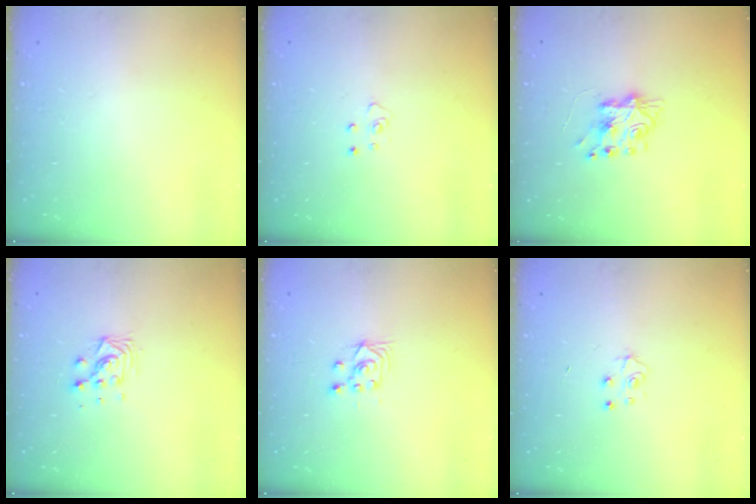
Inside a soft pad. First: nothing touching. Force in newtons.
{"total": 3.8, "press": 3.8, "slide": 0.3}
{"total": 7.9, "press": 7.8, "slide": 1.0}
{"total": 7.3, "press": 7.3, "slide": 0.5}
{"total": 3.5, "press": 3.2, "slide": 1.3}
{"total": 5.1, "press": 5.1, "slide": 0.5}